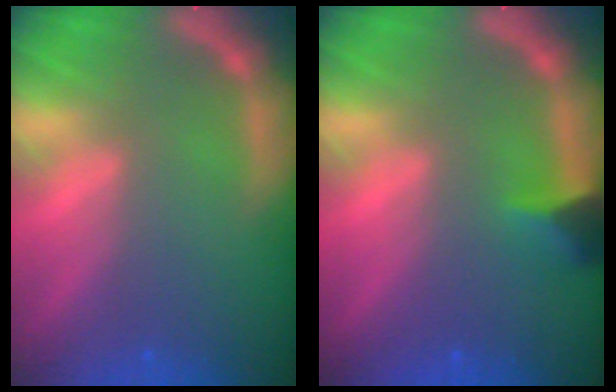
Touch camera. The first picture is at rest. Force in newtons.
{"total": 2.4}